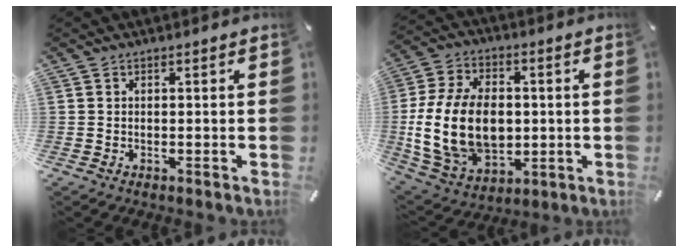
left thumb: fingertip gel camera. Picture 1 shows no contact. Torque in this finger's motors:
{"motor_torque": [0.32, 1.82, 0.61, -0.01, 0.80]}